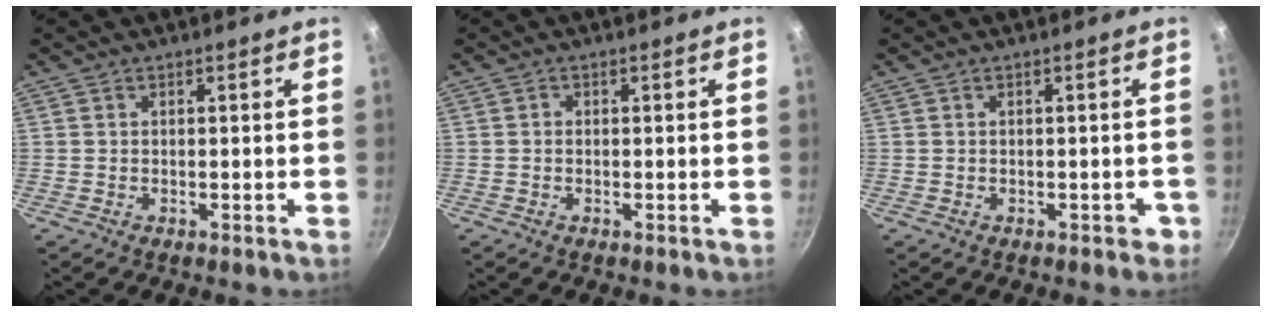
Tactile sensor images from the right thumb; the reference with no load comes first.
{"total": 0.5, "force": [-0.1, 0.5, 0.2], "torque": [-0.001, 0.003, -0.003]}
{"total": 1.8, "force": [-0.8, 1.2, 1.1], "torque": [0.002, 0.015, -0.001]}